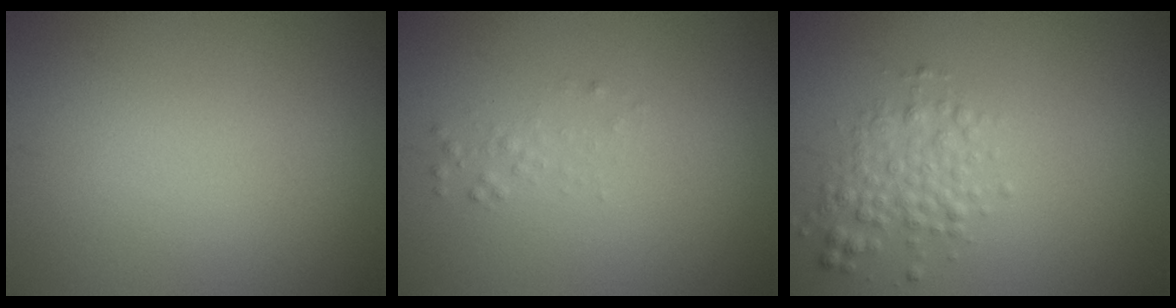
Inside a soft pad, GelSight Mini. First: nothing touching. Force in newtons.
{"total": 0.8, "press": 0.8, "slide": 0.1}
{"total": 2.5, "press": 2.5, "slide": 0.0}